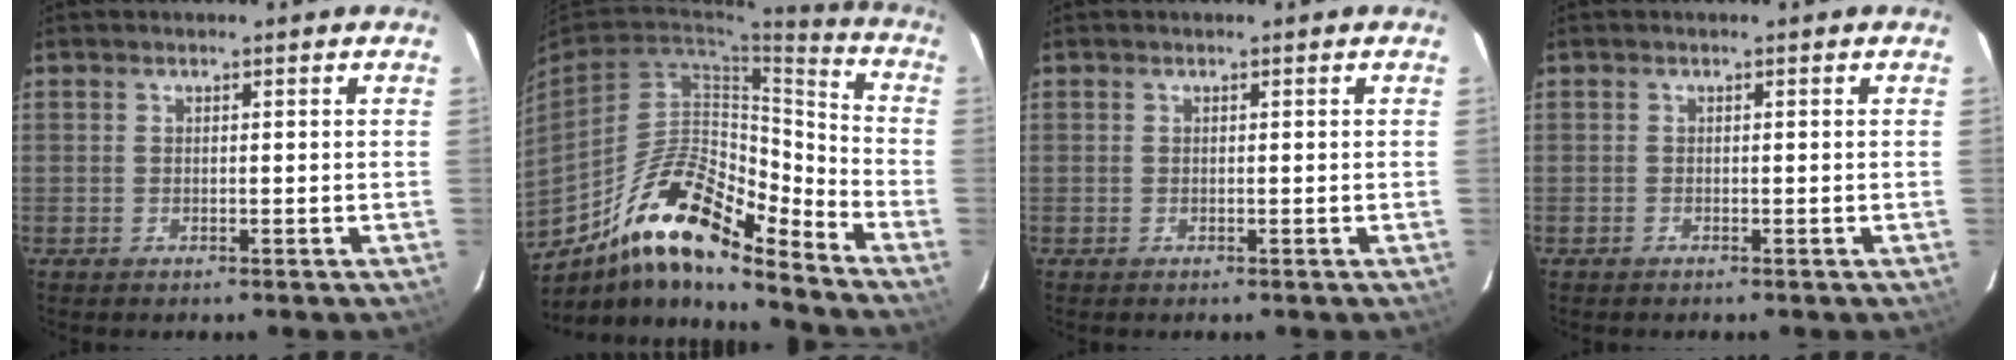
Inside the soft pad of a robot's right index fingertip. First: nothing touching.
{"total": 18.1, "force": [-13.3, 4.8, 11.3], "torque": [-0.194, 0.004, -0.239]}
{"total": 0.0}
{"total": 0.0}